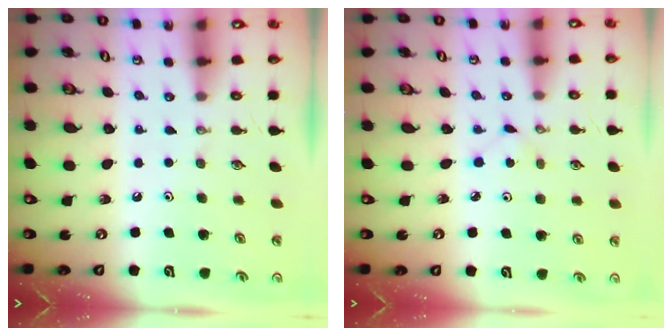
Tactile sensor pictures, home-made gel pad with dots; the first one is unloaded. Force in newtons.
{"total": 1.6, "press": 1.6, "slide": 0.2}